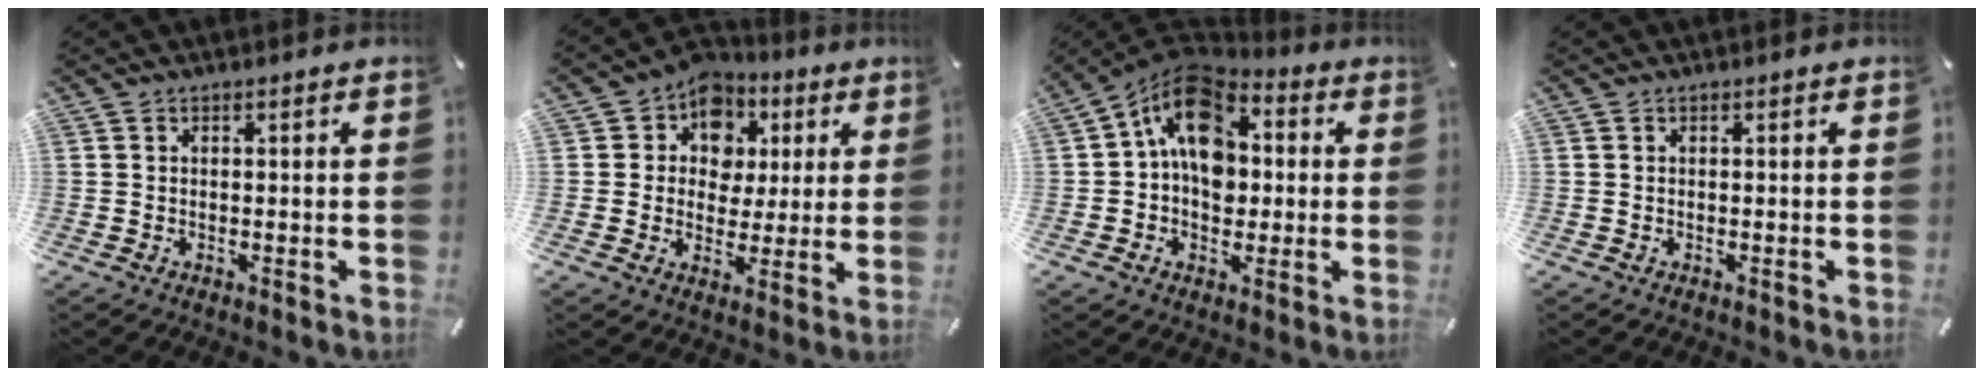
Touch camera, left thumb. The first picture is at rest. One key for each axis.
{"total": 9.6, "fx": 3.1, "fy": 8.6, "fz": 2.7, "tx": -0.050, "ty": -0.023, "tz": 0.060}
{"total": 14.5, "fx": 2.1, "fy": 10.9, "fz": 9.3, "tx": -0.167, "ty": -0.003, "tz": 0.037}
{"total": 0.0}